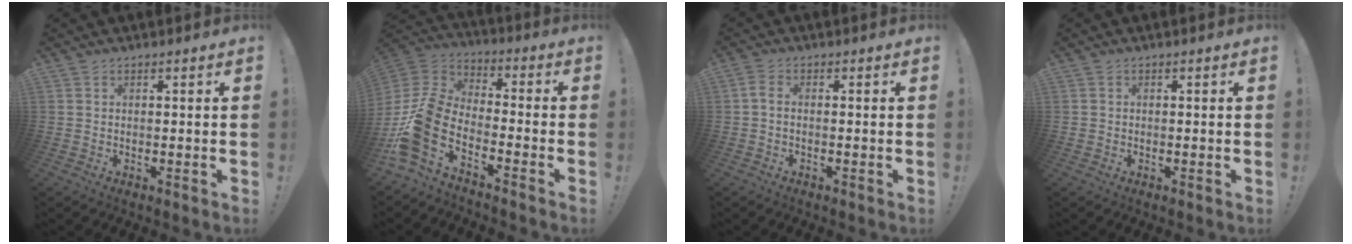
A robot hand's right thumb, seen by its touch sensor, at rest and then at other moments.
{"total": 13.3, "force": [-7.3, 7.8, 8.0], "torque": [-0.177, 0.030, -0.122]}
{"total": 2.2, "force": [-0.1, 0.8, 2.0], "torque": [-0.041, 0.005, -0.001]}
{"total": 0.8, "force": [-0.1, 0.8, 0.0], "torque": [-0.009, 0.007, 0.000]}